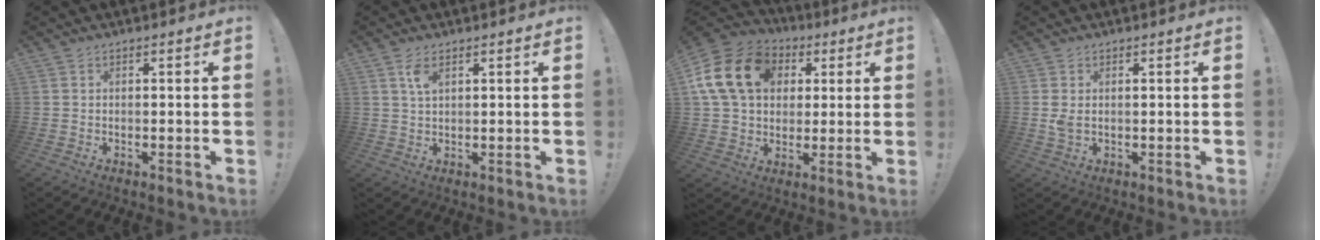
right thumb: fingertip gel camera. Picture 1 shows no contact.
{"total": 3.7, "force": [1.7, 1.6, 2.9], "torque": [-0.054, -0.003, 0.029]}
{"total": 19.5, "force": [5.3, 14.7, 11.7], "torque": [-0.199, 0.004, 0.106]}
{"total": 2.2, "force": [0.6, 1.1, 1.8], "torque": [-0.034, 0.001, 0.011]}